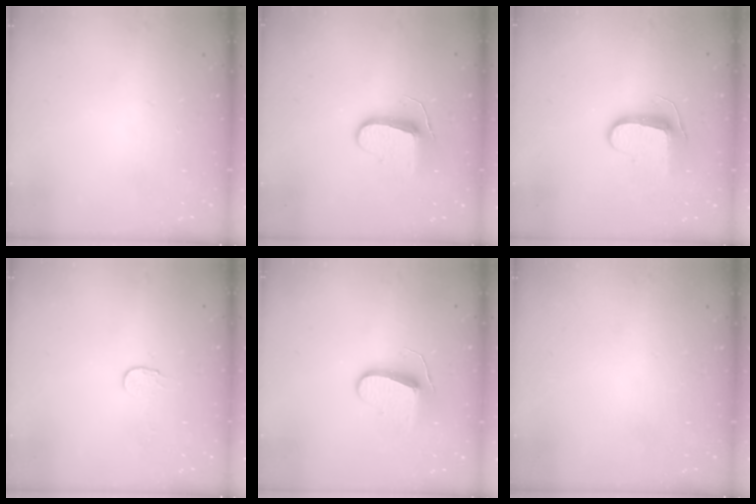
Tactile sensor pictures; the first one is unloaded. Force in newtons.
{"total": 9.1, "press": 9.1, "slide": 0.0}
{"total": 10.5, "press": 10.4, "slide": 1.0}
{"total": 2.9, "press": 2.9, "slide": 0.3}
{"total": 8.7, "press": 8.7, "slide": 0.5}
{"total": 0.0}